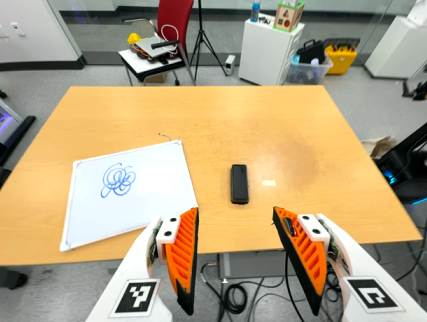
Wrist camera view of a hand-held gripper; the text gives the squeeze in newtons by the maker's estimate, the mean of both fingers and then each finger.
{"total": 0.0}